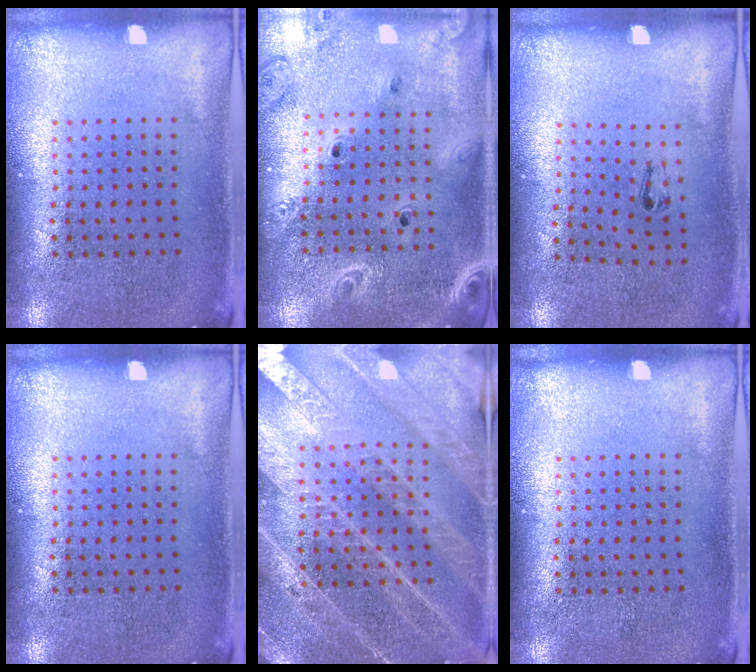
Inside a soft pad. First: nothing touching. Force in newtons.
{"total": 2.4, "press": 2.1, "slide": 1.2}
{"total": 0.5, "press": 0.3, "slide": 0.5}
{"total": 0.0}
{"total": 4.1, "press": 3.7, "slide": 1.6}
{"total": 0.0}